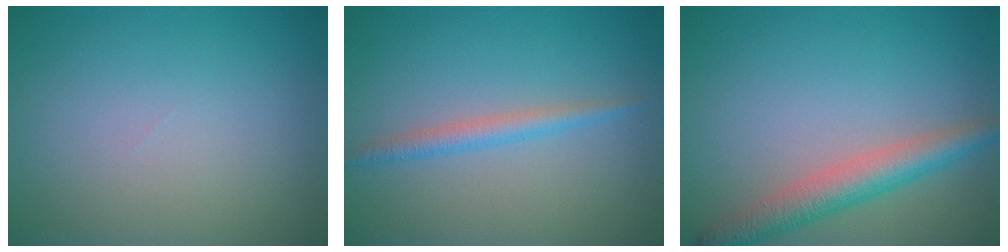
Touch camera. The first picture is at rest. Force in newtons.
{"total": 1.8, "press": 1.8, "slide": 0.1}
{"total": 4.2, "press": 4.2, "slide": 0.1}